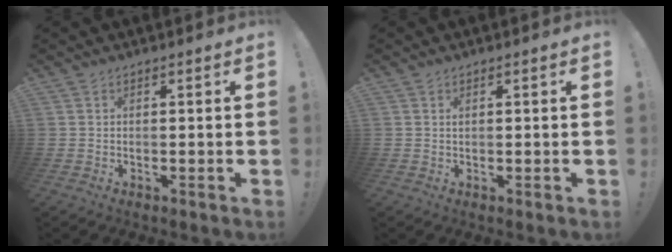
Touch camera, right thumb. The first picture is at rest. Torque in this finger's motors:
{"motor_torque": [0.27, -0.43, -0.19, -0.27, 0.01]}